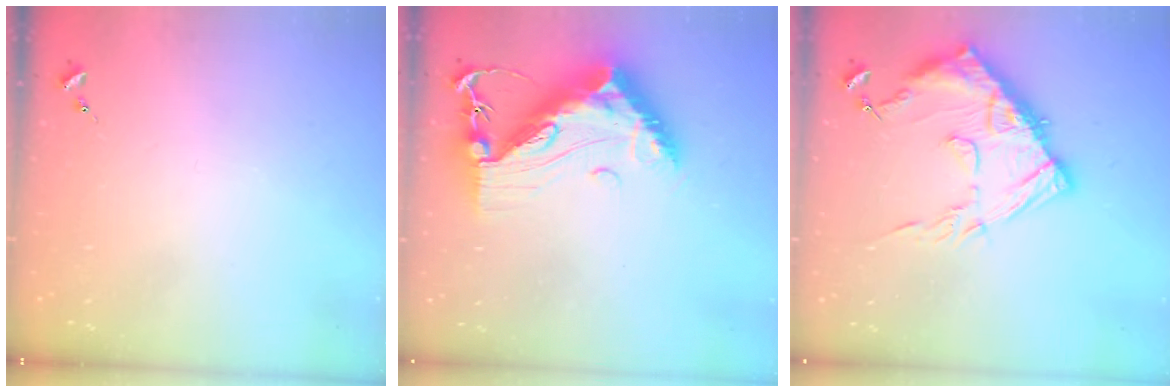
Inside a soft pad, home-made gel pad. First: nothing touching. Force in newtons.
{"total": 19.1, "press": 19.1, "slide": 1.6}
{"total": 15.8, "press": 15.7, "slide": 1.6}